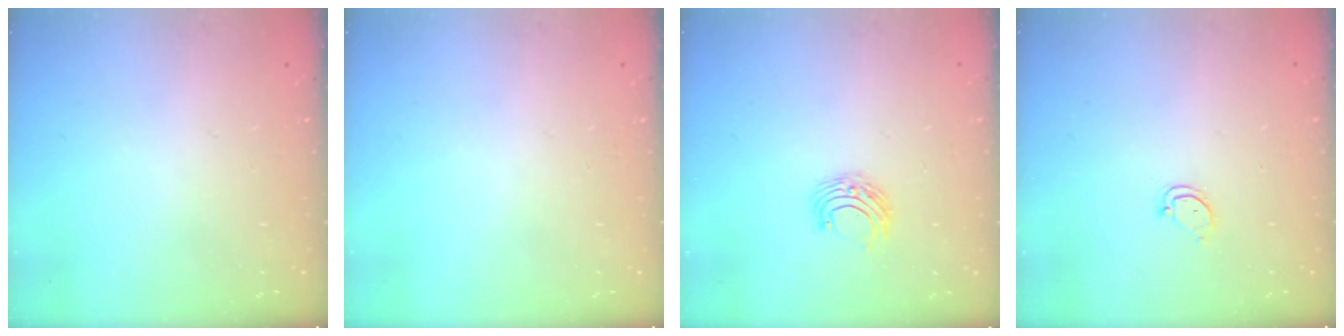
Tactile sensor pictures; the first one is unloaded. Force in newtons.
{"total": 0.0}
{"total": 6.3, "press": 6.3, "slide": 0.5}
{"total": 3.6, "press": 3.6, "slide": 0.2}